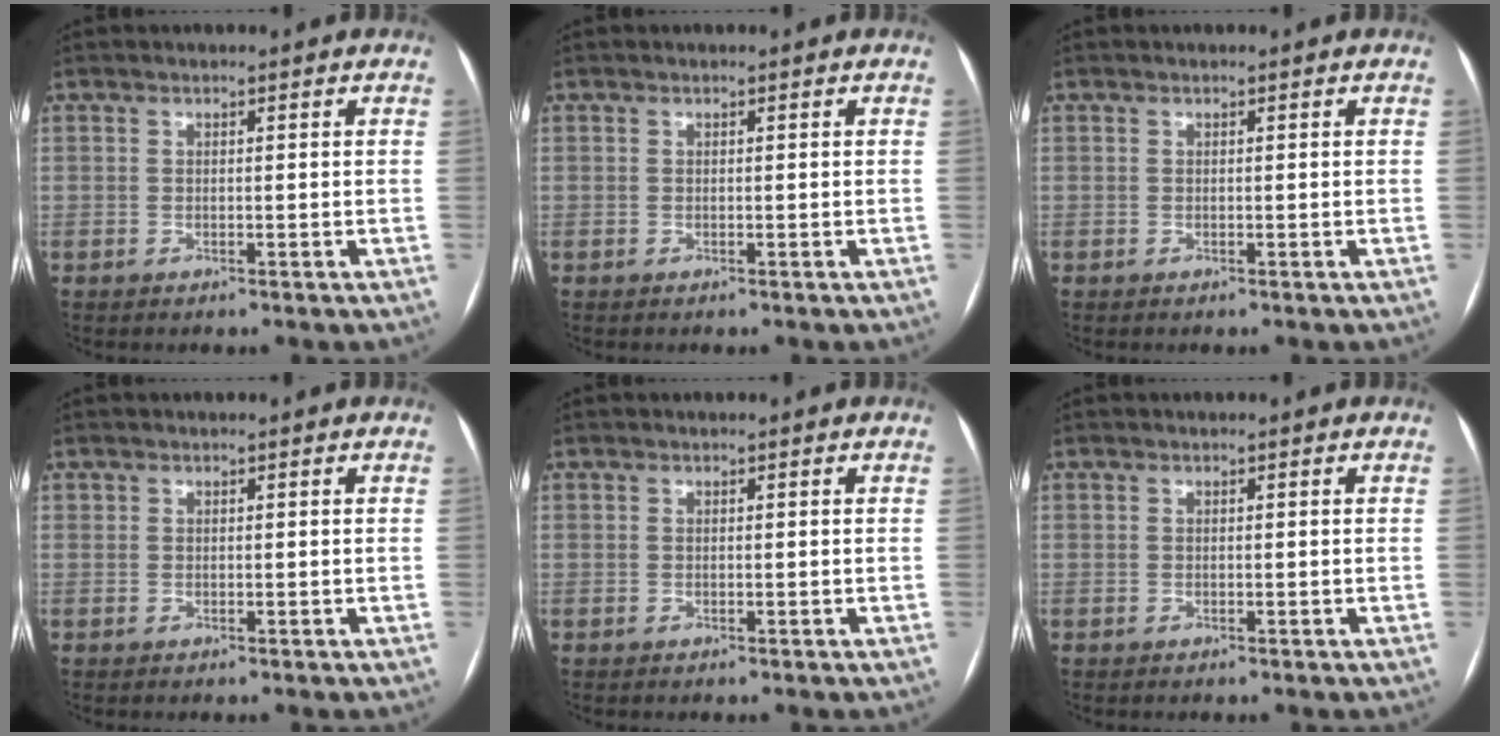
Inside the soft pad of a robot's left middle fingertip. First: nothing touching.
{"total": 0.0}
{"total": 0.0}
{"total": 0.0}
{"total": 0.0}
{"total": 0.0}